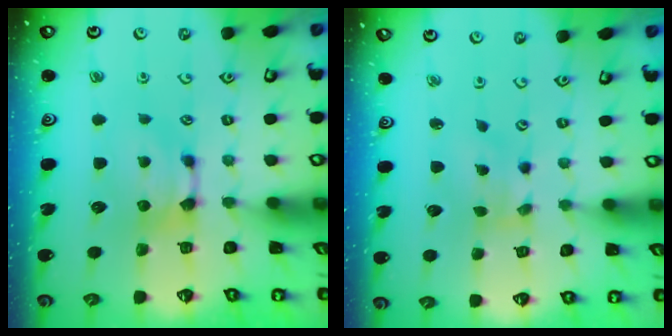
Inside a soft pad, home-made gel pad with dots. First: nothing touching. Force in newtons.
{"total": 2.2, "press": 2.0, "slide": 1.0}